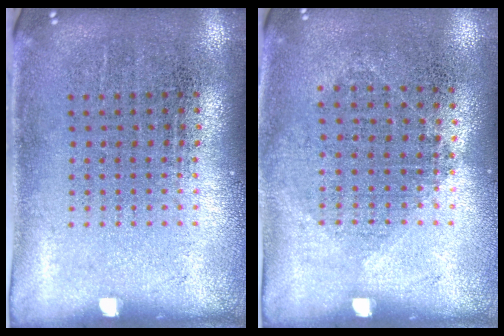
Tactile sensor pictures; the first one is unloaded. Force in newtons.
{"total": 1.0, "press": 0.9, "slide": 0.4}